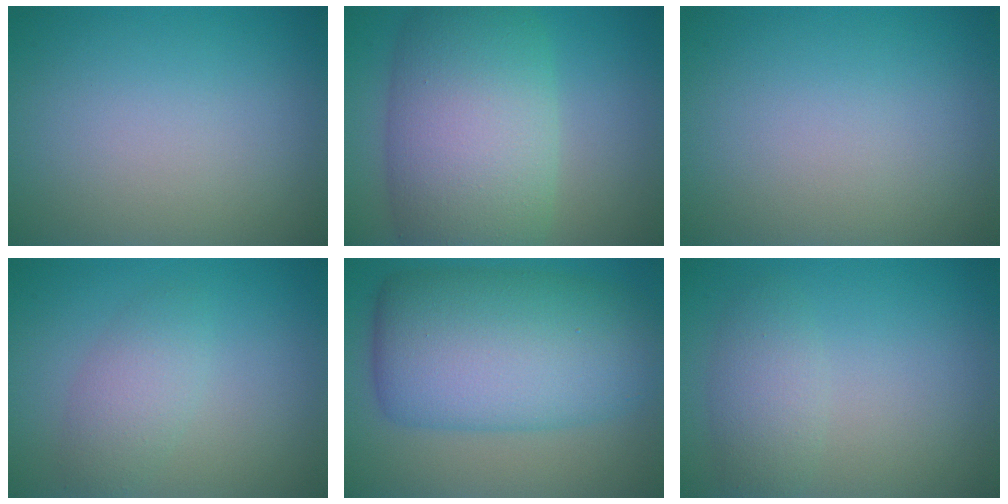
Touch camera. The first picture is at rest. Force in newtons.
{"total": 11.3, "press": 11.3, "slide": 0.5}
{"total": 0.0}
{"total": 2.6, "press": 2.6, "slide": 0.1}
{"total": 11.6, "press": 11.6, "slide": 0.1}
{"total": 2.5, "press": 2.5, "slide": 0.1}